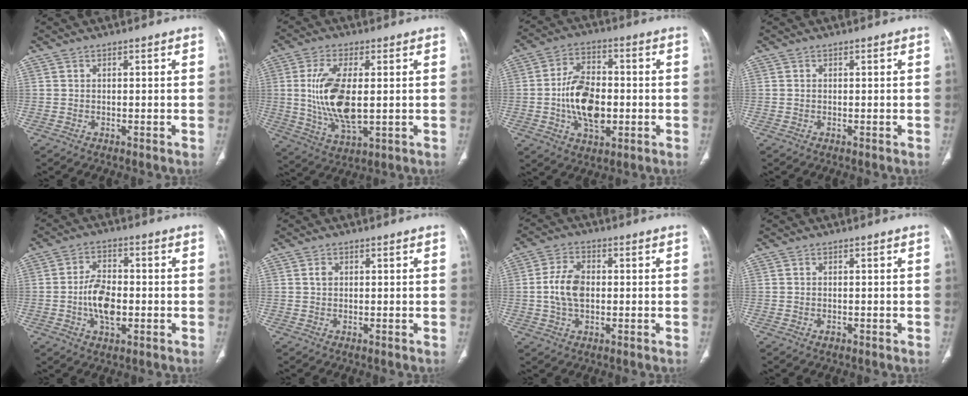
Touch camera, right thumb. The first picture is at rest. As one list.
[{"total": 13.3, "force": [0.6, 5.8, 12.0], "torque": [-0.245, -0.016, 0.020]}, {"total": 13.1, "force": [-1.7, 7.9, 10.3], "torque": [-0.162, 0.015, -0.028]}, {"total": 0.0}, {"total": 8.3, "force": [-1.5, 4.7, 6.7], "torque": [-0.113, 0.010, -0.029]}, {"total": 1.2, "force": [0.3, 0.9, 0.7], "torque": [-0.012, 0.003, 0.006]}, {"total": 7.5, "force": [-0.1, 4.7, 5.8], "torque": [-0.112, 0.010, -0.004]}, {"total": 0.8, "force": [-0.4, 0.6, 0.5], "torque": [-0.007, 0.002, -0.004]}]